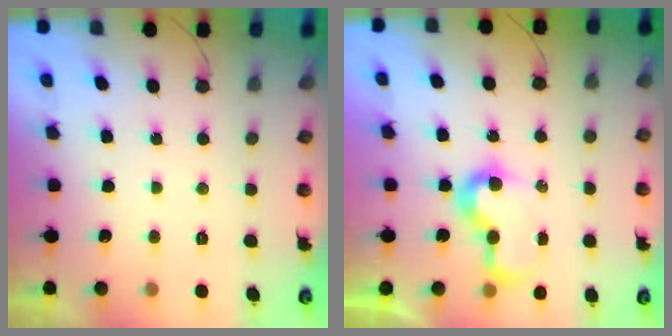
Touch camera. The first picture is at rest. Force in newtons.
{"total": 8.5, "press": 8.5, "slide": 0.1}